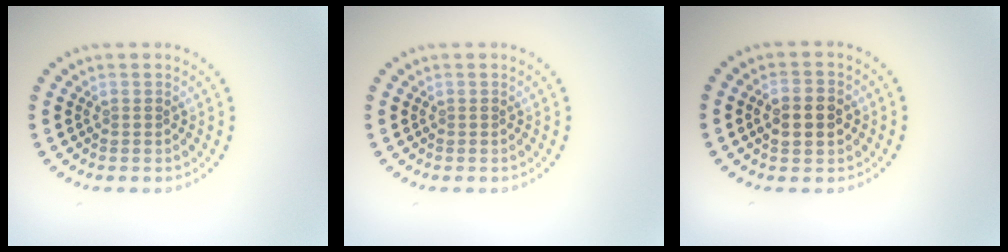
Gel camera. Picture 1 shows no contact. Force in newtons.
{"total": 0.0}
{"total": 4.0, "press": 4.0, "slide": 0.2}